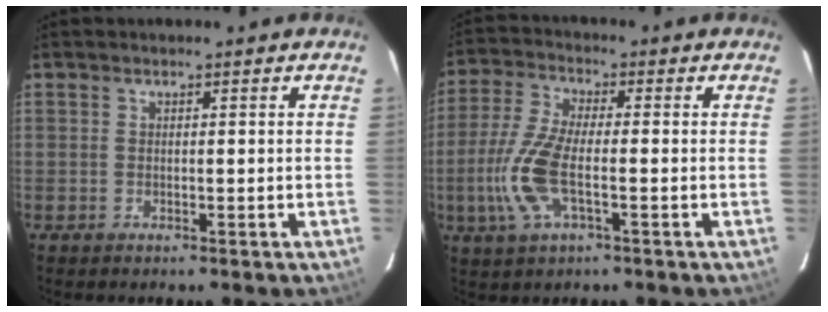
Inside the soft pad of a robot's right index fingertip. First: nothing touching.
{"total": 11.0, "force": [-2.8, 3.7, 10.0], "torque": [-0.228, -0.002, -0.059]}